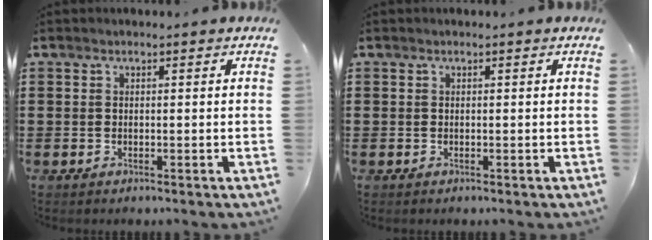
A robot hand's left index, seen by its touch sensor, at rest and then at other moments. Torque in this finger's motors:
{"motor_torque": [0.00, 0.00, 0.00, -0.01]}